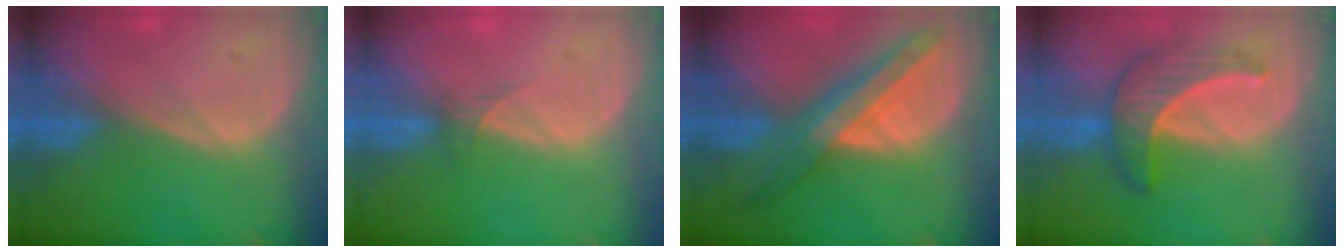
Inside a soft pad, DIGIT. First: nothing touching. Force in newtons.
{"total": 1.3, "press": 1.0, "slide": 0.8}
{"total": 8.5, "press": 7.5, "slide": 3.9}
{"total": 6.5, "press": 6.3, "slide": 1.4}